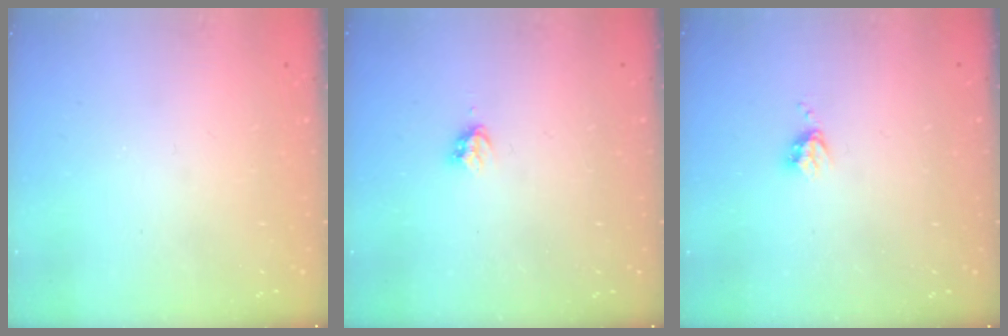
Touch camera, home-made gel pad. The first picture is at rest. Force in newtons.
{"total": 3.2, "press": 3.1, "slide": 0.5}
{"total": 3.8, "press": 3.8, "slide": 0.4}